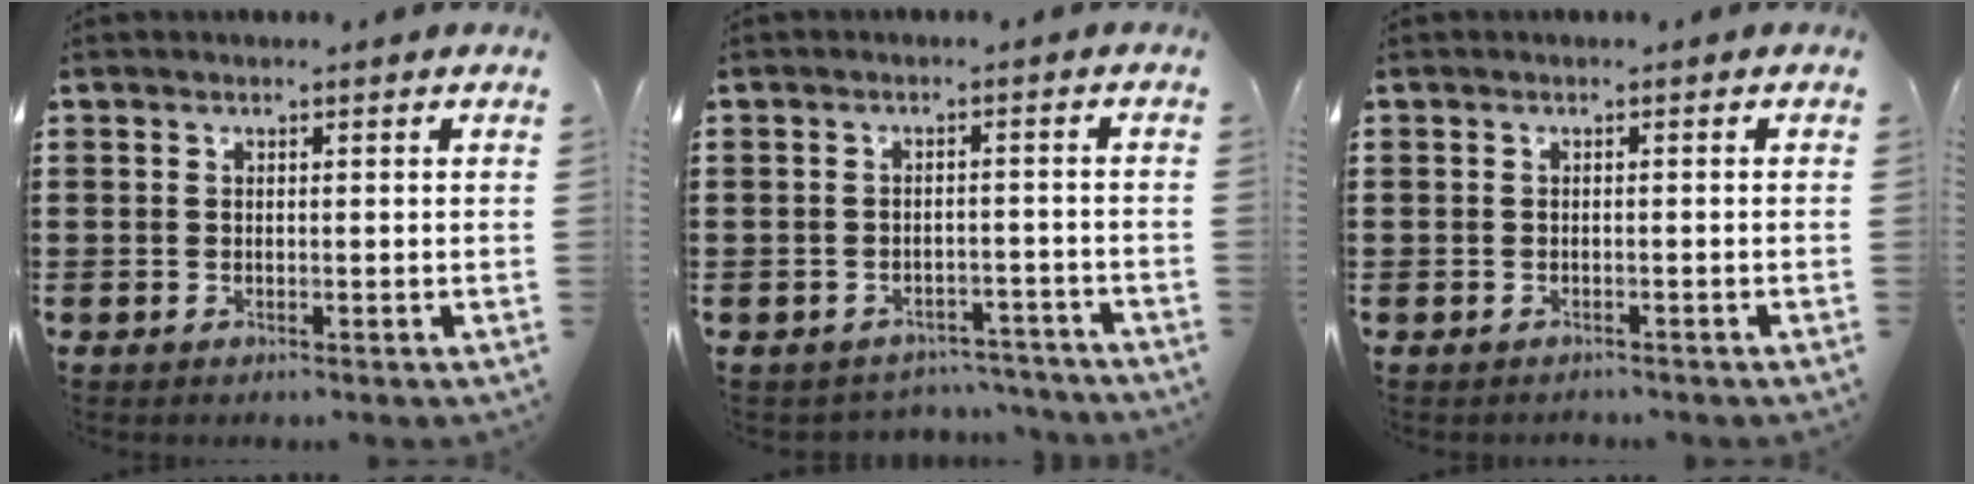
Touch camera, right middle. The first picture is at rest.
{"total": 2.8, "force": [-2.7, 0.6, -0.2], "torque": [-0.007, -0.001, -0.059]}
{"total": 0.6, "force": [-0.6, 0.1, -0.1], "torque": [-0.001, 0.000, -0.013]}